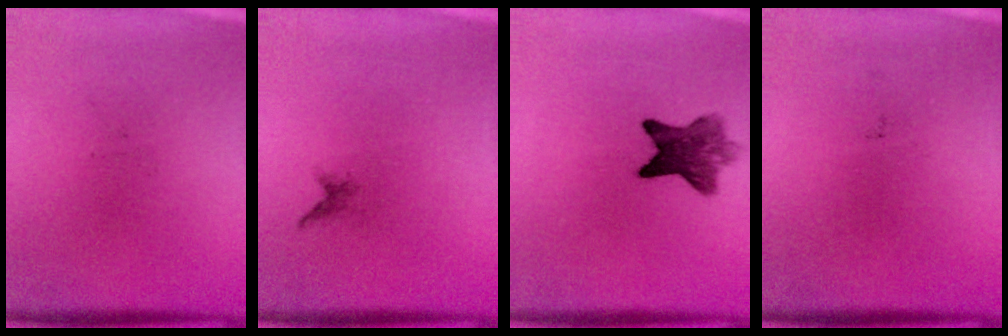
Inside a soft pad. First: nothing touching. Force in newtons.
{"total": 0.7}
{"total": 6.9}
{"total": 0.0}